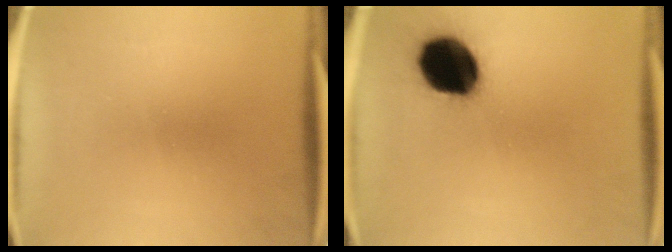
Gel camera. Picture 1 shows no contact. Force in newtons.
{"total": 18.2}